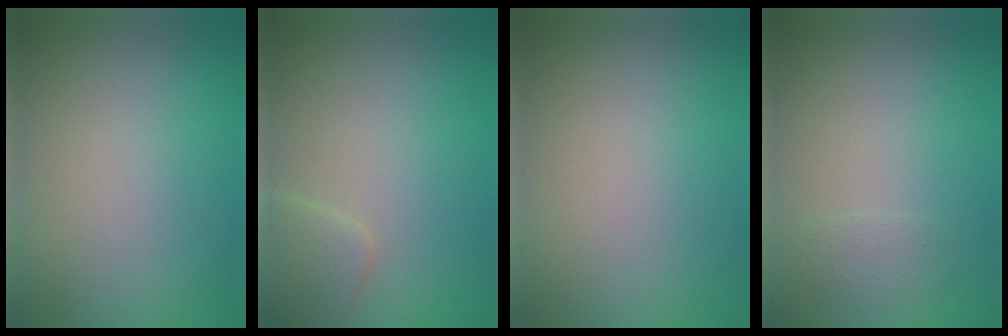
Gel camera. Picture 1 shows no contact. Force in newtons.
{"total": 2.0, "press": 2.0, "slide": 0.0}
{"total": 0.0}
{"total": 1.1, "press": 1.1, "slide": 0.0}